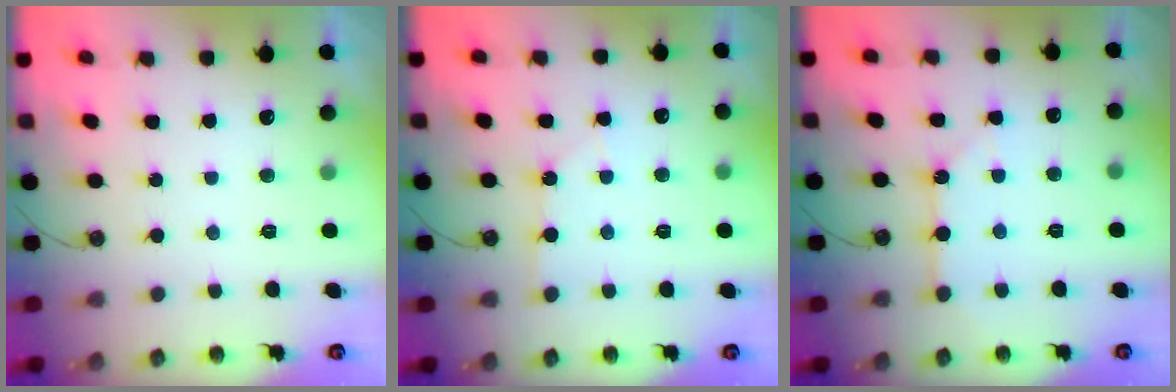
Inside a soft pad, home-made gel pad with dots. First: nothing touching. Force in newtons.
{"total": 4.0, "press": 4.0, "slide": 0.6}
{"total": 2.4, "press": 2.4, "slide": 0.4}